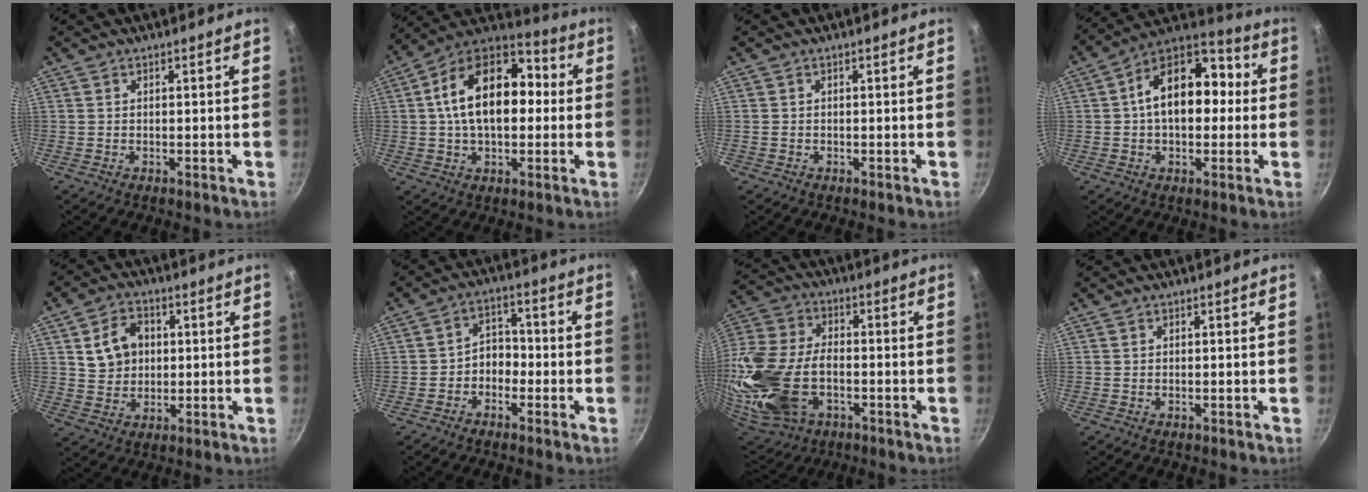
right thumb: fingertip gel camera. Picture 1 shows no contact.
{"total": 19.5, "force": [1.9, 11.6, 15.5], "torque": [-0.233, 0.035, 0.023]}
{"total": 0.0}
{"total": 16.8, "force": [1.6, 10.2, 13.3], "torque": [-0.176, 0.040, 0.014]}
{"total": 8.7, "force": [1.9, 7.0, 4.8], "torque": [-0.056, 0.001, 0.036]}
{"total": 5.0, "force": [-1.9, 3.8, 2.7], "torque": [-0.015, 0.031, -0.045]}
{"total": 28.6, "force": [-6.9, 18.1, 21.1], "torque": [-0.562, -0.016, -0.117]}
{"total": 0.0}